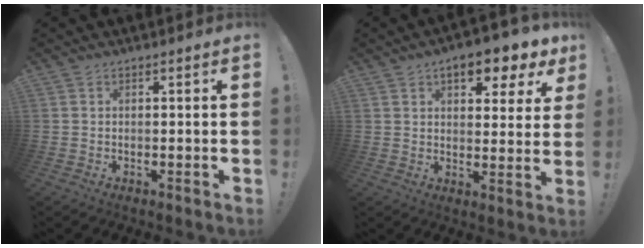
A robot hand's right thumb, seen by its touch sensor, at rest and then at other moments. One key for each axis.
{"total": 9.1, "fx": 5.1, "fy": 3.9, "fz": 6.4, "tx": -0.084, "ty": -0.026, "tz": 0.086}